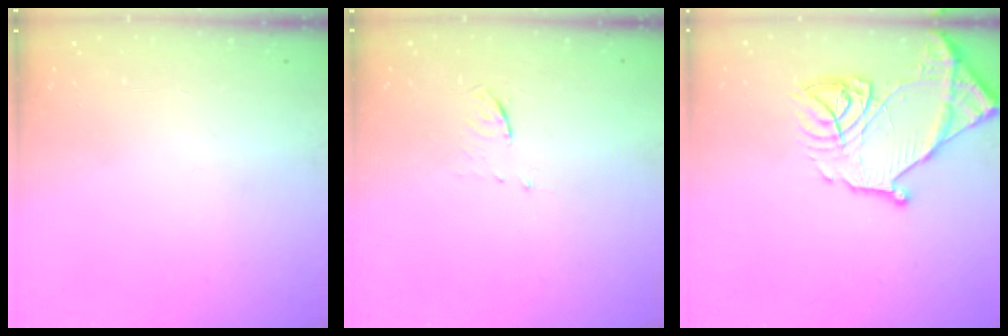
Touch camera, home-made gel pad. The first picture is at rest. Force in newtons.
{"total": 3.9, "press": 3.6, "slide": 1.4}
{"total": 17.5, "press": 17.4, "slide": 1.9}